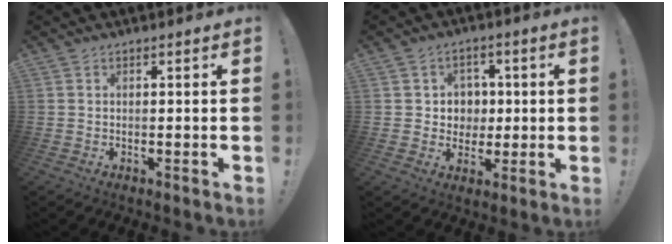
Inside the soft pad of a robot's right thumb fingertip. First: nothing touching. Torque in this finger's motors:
{"motor_torque": [0.42, 0.43, 0.19, -0.20, 0.02]}